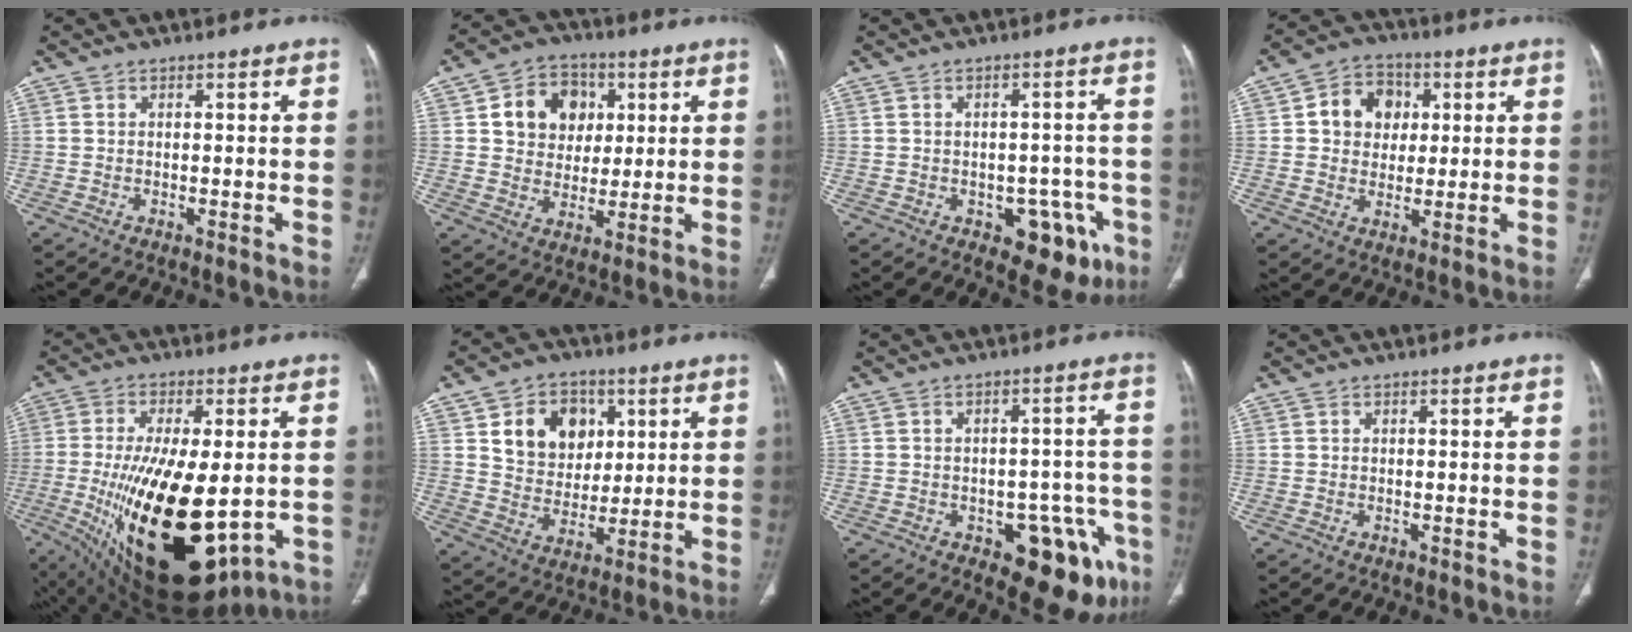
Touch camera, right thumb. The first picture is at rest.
{"total": 11.6, "force": [3.3, 9.6, 5.7], "torque": [-0.046, -0.003, 0.055]}
{"total": 9.4, "force": [-4.2, 5.8, 6.1], "torque": [-0.036, 0.021, -0.045]}
{"total": 9.5, "force": [2.1, 7.9, 4.8], "torque": [-0.035, 0.003, 0.028]}
{"total": 26.8, "force": [-5.0, 11.5, 23.6], "torque": [-0.407, -0.030, -0.047]}
{"total": 13.1, "force": [4.6, 10.3, 6.7], "torque": [-0.061, -0.015, 0.086]}
{"total": 13.2, "force": [-6.1, 6.7, 9.5], "torque": [-0.073, 0.032, -0.069]}
{"total": 0.0}